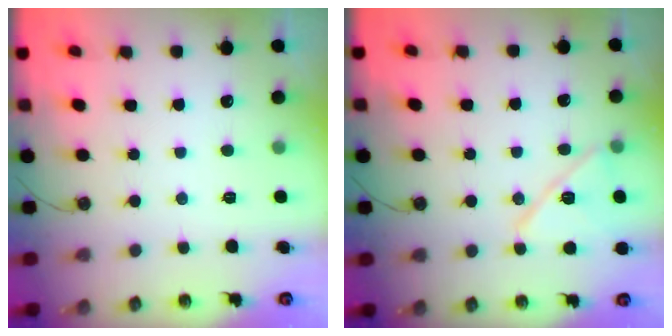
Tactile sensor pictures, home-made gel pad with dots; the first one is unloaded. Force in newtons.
{"total": 13.2, "press": 13.2, "slide": 0.6}